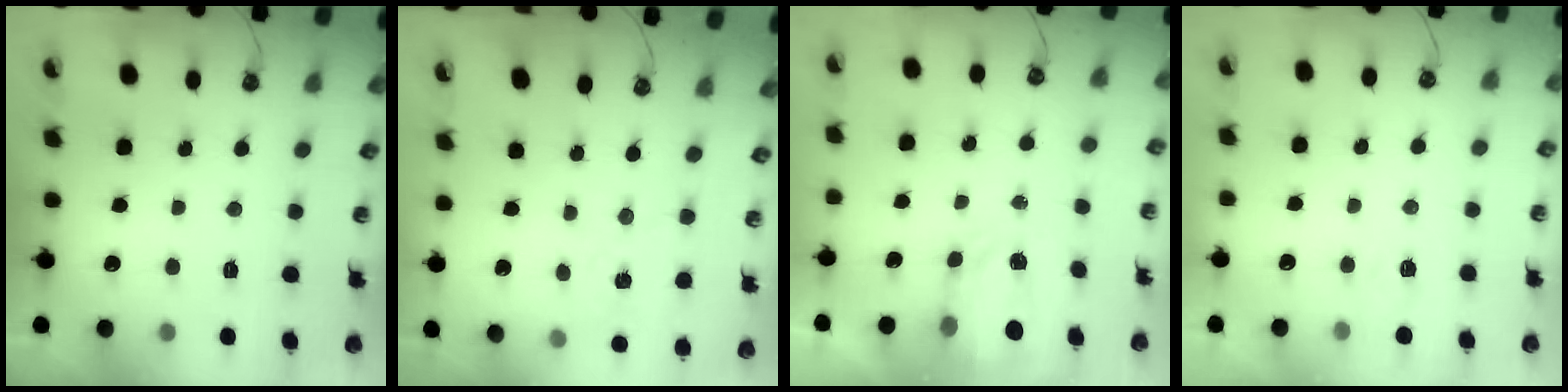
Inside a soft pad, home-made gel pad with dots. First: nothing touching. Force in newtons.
{"total": 1.6, "press": 1.6, "slide": 0.2}
{"total": 4.6, "press": 4.5, "slide": 0.6}
{"total": 3.2, "press": 3.2, "slide": 0.4}